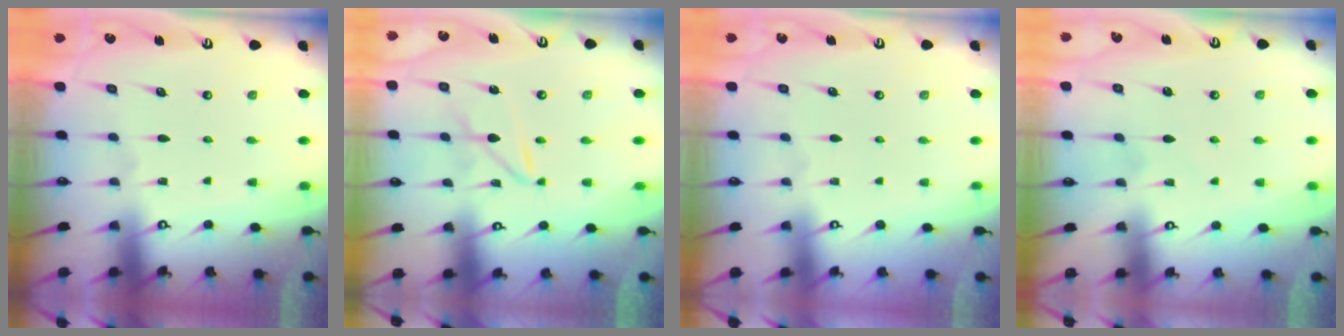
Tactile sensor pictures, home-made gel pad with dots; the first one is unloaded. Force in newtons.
{"total": 2.5, "press": 2.5, "slide": 0.3}
{"total": 0.0}
{"total": 1.7, "press": 1.7, "slide": 0.2}